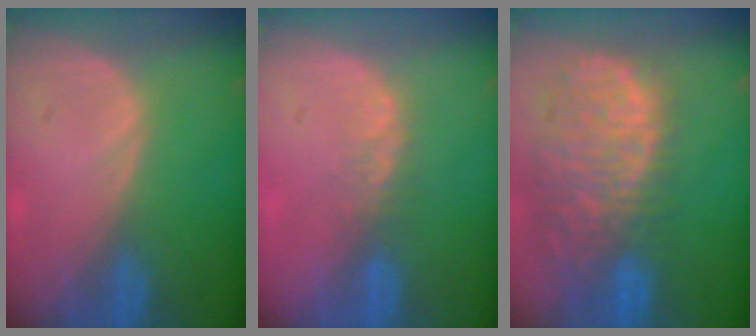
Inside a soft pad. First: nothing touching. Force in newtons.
{"total": 2.5, "press": 1.9, "slide": 1.5}
{"total": 13.6, "press": 11.0, "slide": 7.9}